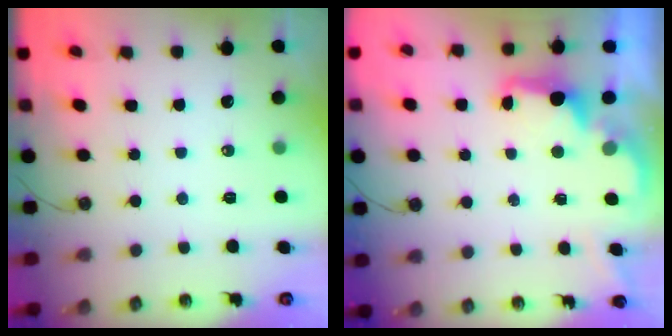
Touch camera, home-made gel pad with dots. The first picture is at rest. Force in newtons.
{"total": 2.5, "press": 2.4, "slide": 0.6}